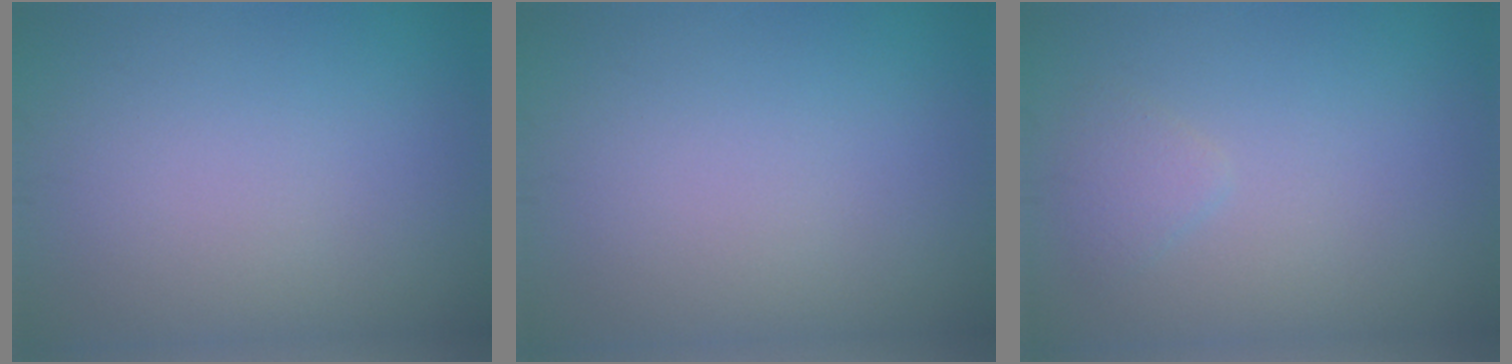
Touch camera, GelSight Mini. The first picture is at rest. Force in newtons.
{"total": 0.0}
{"total": 1.2, "press": 1.2, "slide": 0.1}